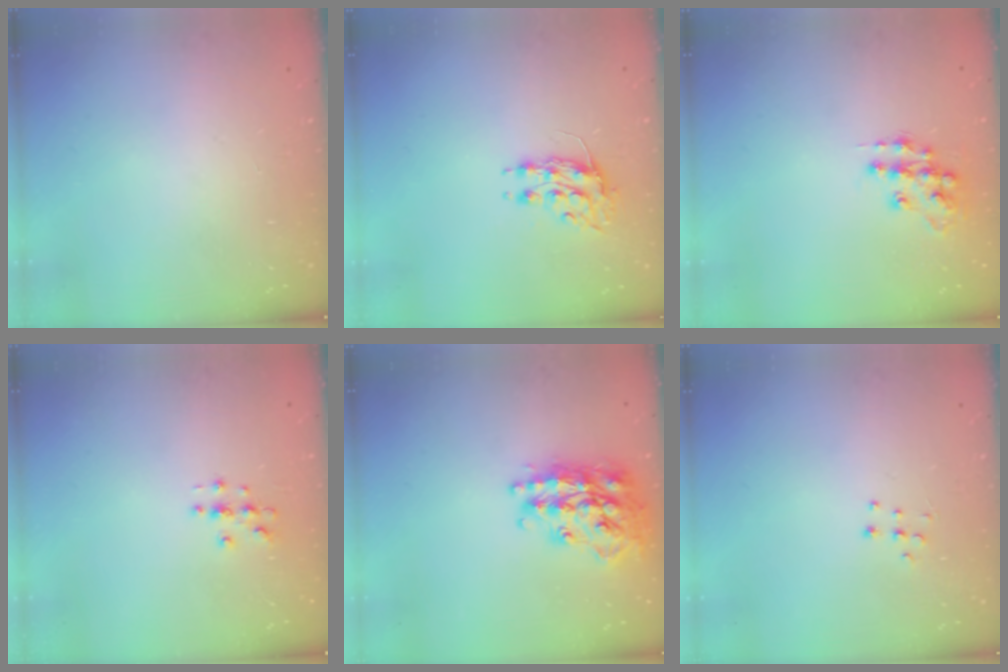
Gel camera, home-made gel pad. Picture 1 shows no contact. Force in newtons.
{"total": 8.1, "press": 8.1, "slide": 0.7}
{"total": 11.5, "press": 11.5, "slide": 0.7}
{"total": 2.9, "press": 2.9, "slide": 0.3}
{"total": 21.9, "press": 21.8, "slide": 1.8}
{"total": 3.7, "press": 3.7, "slide": 0.2}